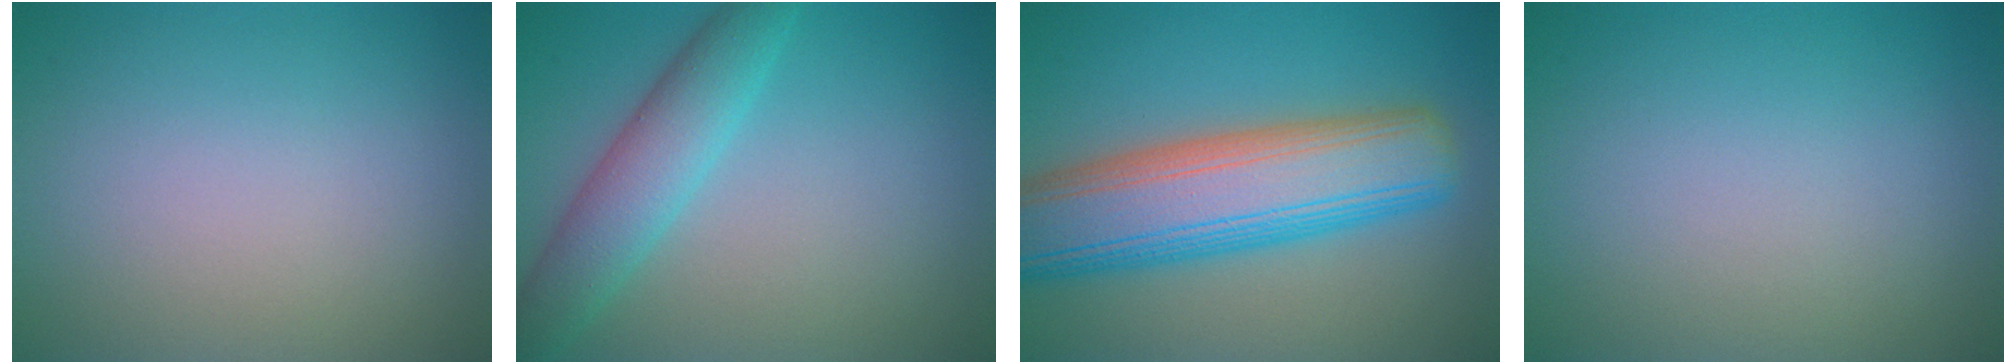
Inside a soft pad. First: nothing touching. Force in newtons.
{"total": 4.5, "press": 4.5, "slide": 0.1}
{"total": 10.8, "press": 10.8, "slide": 0.4}
{"total": 0.0}